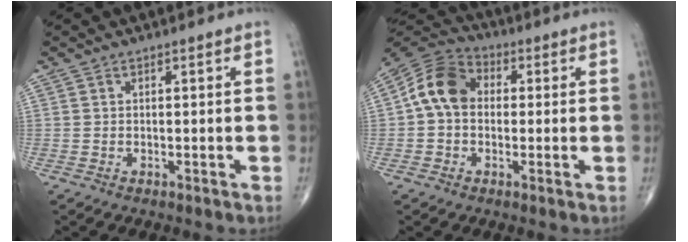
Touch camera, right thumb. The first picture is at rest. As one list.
[{"total": 9.8, "force": [0.5, 7.5, 6.4], "torque": [-0.107, 0.030, -0.008]}]